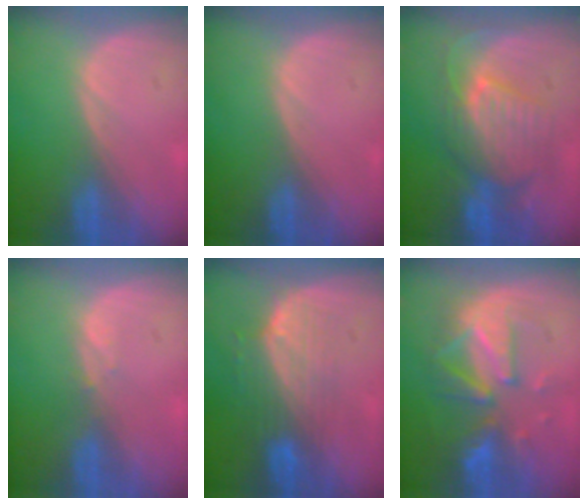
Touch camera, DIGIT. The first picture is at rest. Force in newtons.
{"total": 0.0}
{"total": 9.3, "press": 8.7, "slide": 3.3}
{"total": 0.7, "press": 0.7, "slide": 0.2}
{"total": 7.5, "press": 6.8, "slide": 3.3}
{"total": 9.6, "press": 9.0, "slide": 3.4}